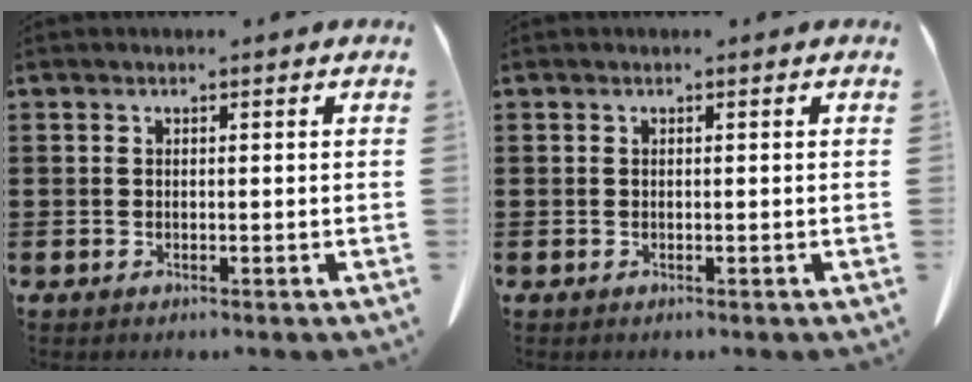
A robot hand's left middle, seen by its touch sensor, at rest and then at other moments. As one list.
[{"total": 0.0}]